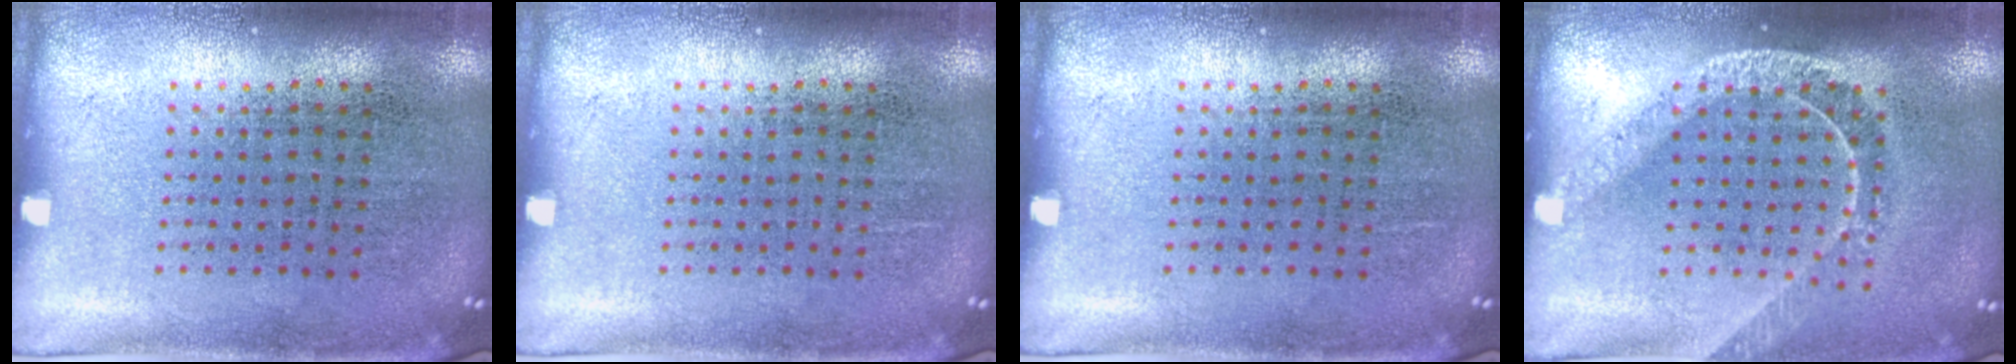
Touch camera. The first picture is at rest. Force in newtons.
{"total": 0.0}
{"total": 0.0}
{"total": 1.7, "press": 1.4, "slide": 1.0}